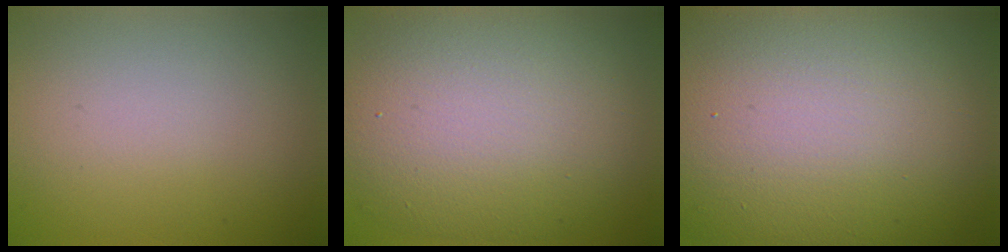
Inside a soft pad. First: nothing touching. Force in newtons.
{"total": 10.5, "press": 10.5, "slide": 0.6}
{"total": 20.6, "press": 20.6, "slide": 1.0}